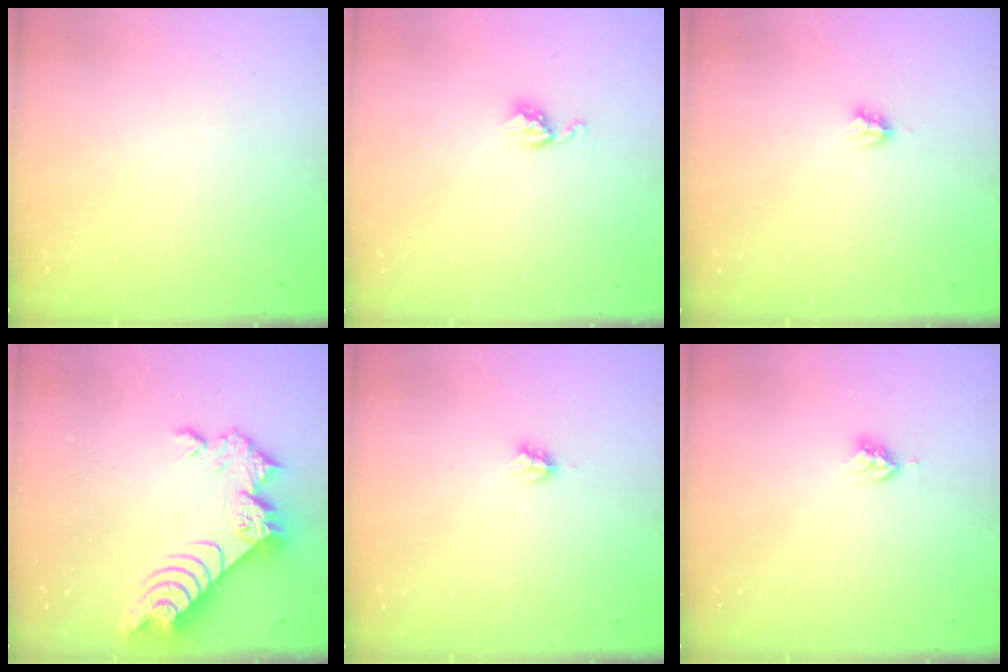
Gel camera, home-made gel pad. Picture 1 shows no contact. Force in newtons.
{"total": 5.1, "press": 5.0, "slide": 0.5}
{"total": 2.7, "press": 2.7, "slide": 0.2}
{"total": 10.0, "press": 10.0, "slide": 0.9}
{"total": 2.7, "press": 2.7, "slide": 0.2}
{"total": 4.0, "press": 3.9, "slide": 0.4}